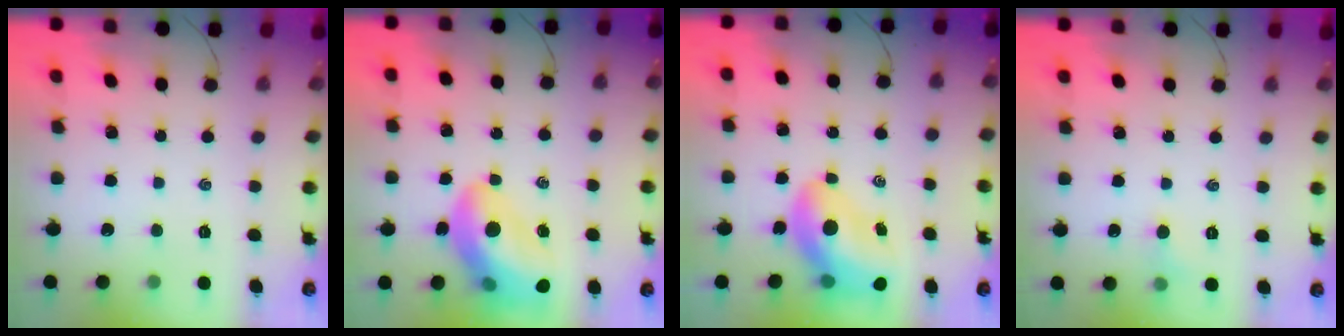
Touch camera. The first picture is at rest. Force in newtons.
{"total": 17.0, "press": 16.4, "slide": 4.5}
{"total": 13.9, "press": 13.3, "slide": 3.9}
{"total": 4.4, "press": 4.2, "slide": 1.3}